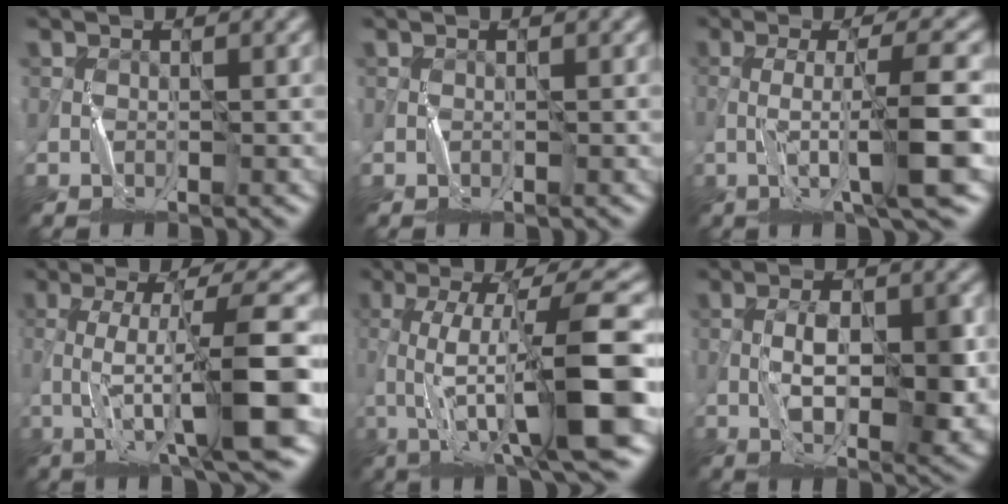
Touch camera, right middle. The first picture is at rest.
{"total": 0.0}
{"total": 6.4, "force": [-1.2, 0.2, 6.3], "torque": [-0.097, 0.010, -0.021]}
{"total": 8.6, "force": [-1.8, 1.0, 8.3], "torque": [-0.124, 0.017, -0.034]}
{"total": 10.8, "force": [-1.9, 1.7, 10.5], "torque": [-0.164, 0.021, -0.030]}
{"total": 6.7, "force": [-0.5, 2.5, 6.2], "torque": [-0.103, -0.005, -0.003]}